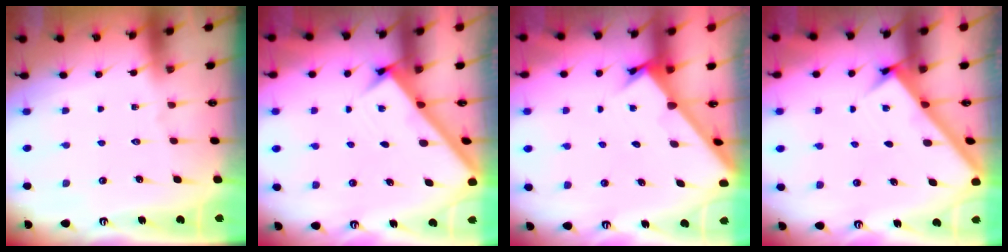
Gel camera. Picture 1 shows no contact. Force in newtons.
{"total": 2.6, "press": 2.6, "slide": 0.3}
{"total": 2.1, "press": 2.1, "slide": 0.2}
{"total": 2.9, "press": 2.9, "slide": 0.1}